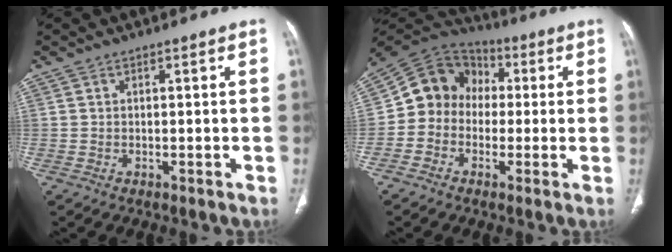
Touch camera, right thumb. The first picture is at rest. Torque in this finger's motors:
{"motor_torque": [-0.26, 0.54, 0.51, 0.32, 0.00]}